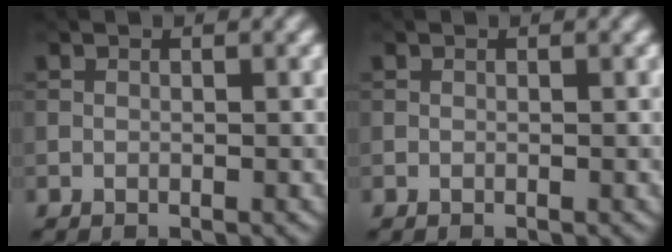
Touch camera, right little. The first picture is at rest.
{"total": 0.0}